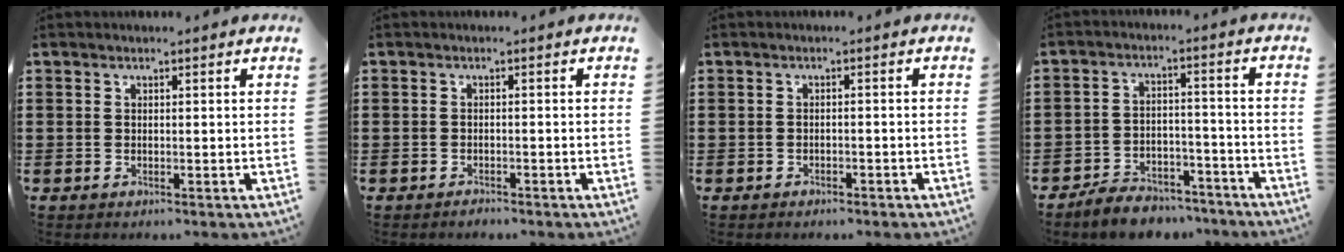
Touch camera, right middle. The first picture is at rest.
{"total": 0.9, "force": [-0.9, 0.2, 0.1], "torque": [-0.004, 0.001, -0.020]}
{"total": 1.0, "force": [-1.0, 0.4, 0.1], "torque": [-0.006, 0.000, -0.021]}
{"total": 5.7, "force": [-5.5, 1.4, 0.7], "torque": [-0.008, 0.019, -0.109]}